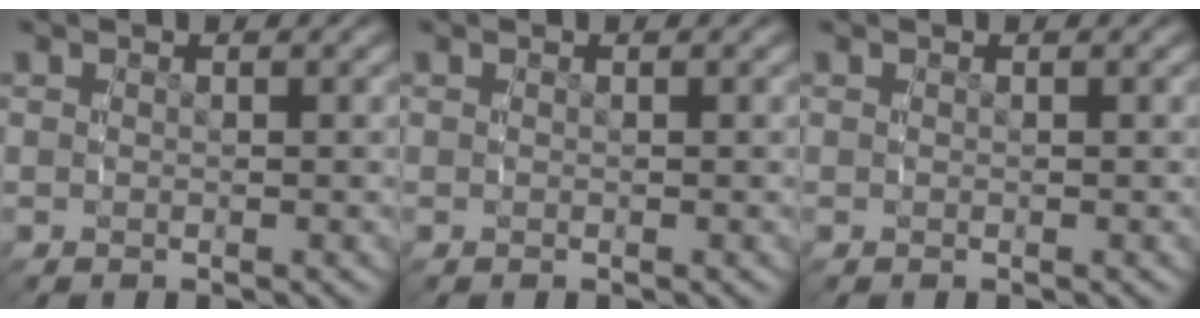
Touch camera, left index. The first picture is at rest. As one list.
[{"total": 0.0}, {"total": 0.0}]